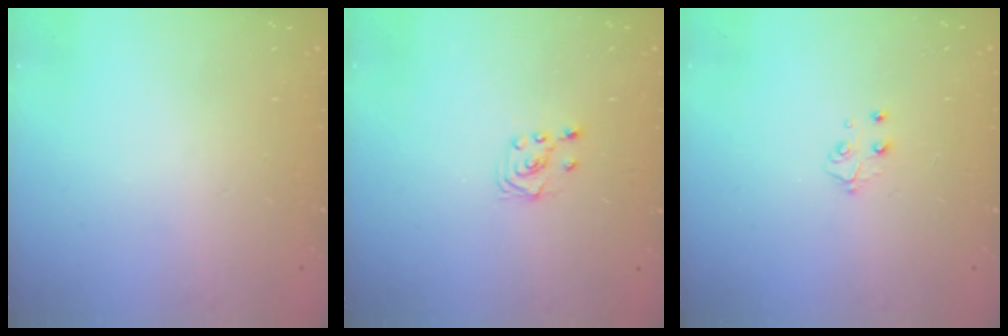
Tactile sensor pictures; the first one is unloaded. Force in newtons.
{"total": 2.3, "press": 2.2, "slide": 0.6}
{"total": 3.4, "press": 3.4, "slide": 0.4}